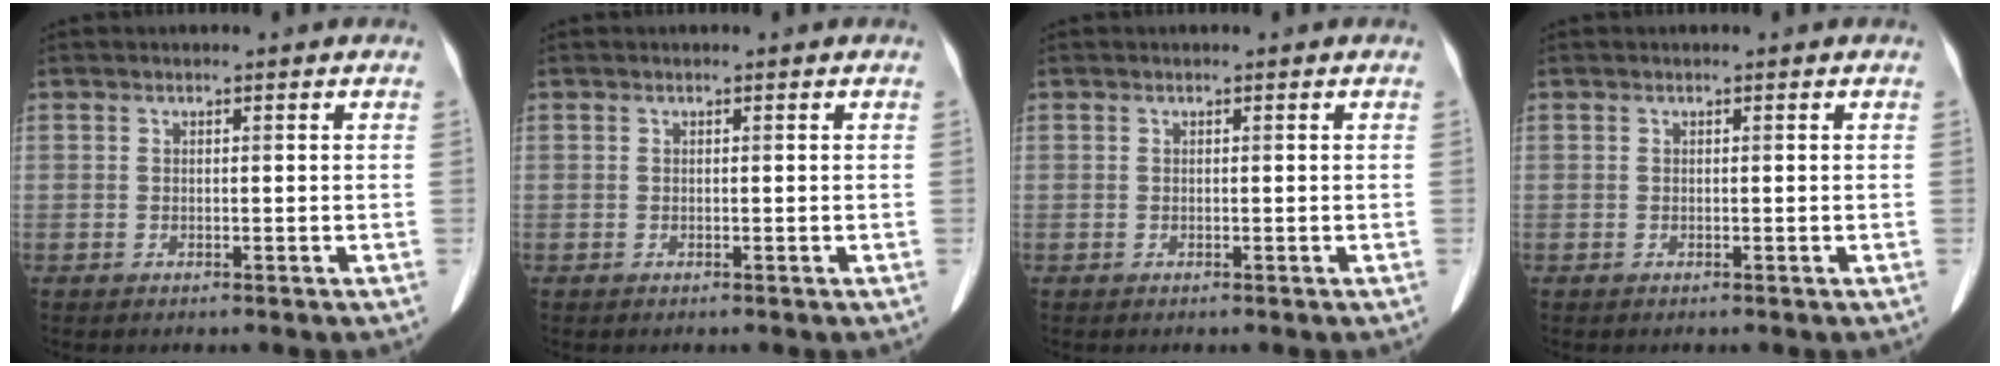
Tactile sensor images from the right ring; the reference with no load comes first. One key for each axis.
{"total": 0.0}
{"total": 0.0}
{"total": 0.0}